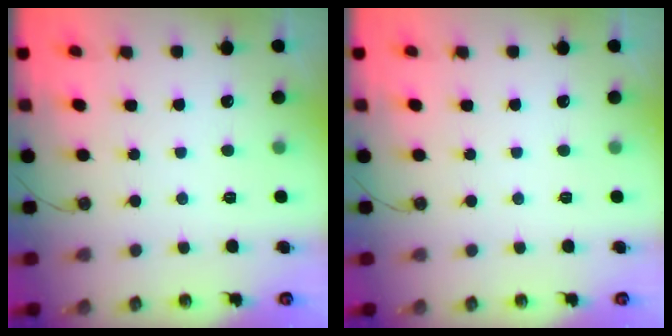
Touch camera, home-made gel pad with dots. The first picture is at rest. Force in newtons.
{"total": 0.0}